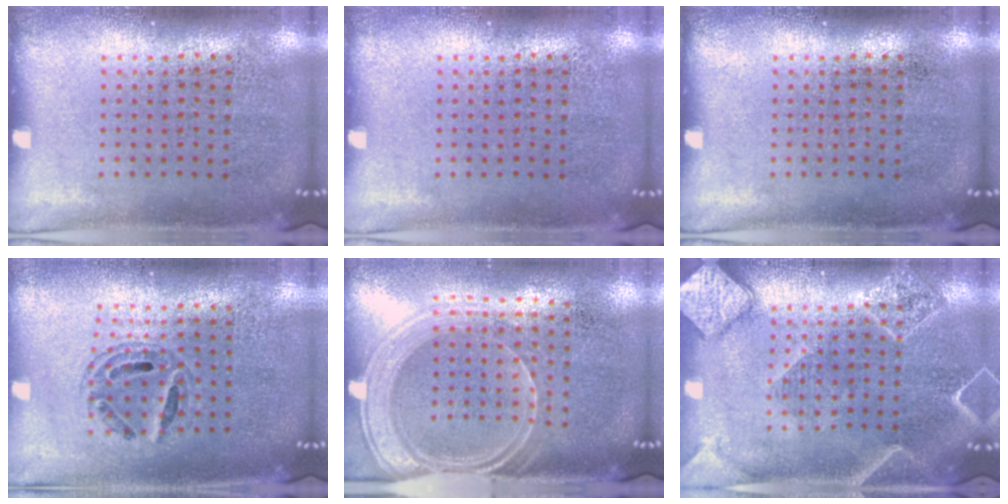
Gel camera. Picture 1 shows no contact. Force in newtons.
{"total": 0.0}
{"total": 0.0}
{"total": 0.7, "press": 0.7, "slide": 0.2}
{"total": 1.8, "press": 1.5, "slide": 0.9}
{"total": 2.2, "press": 2.1, "slide": 0.5}